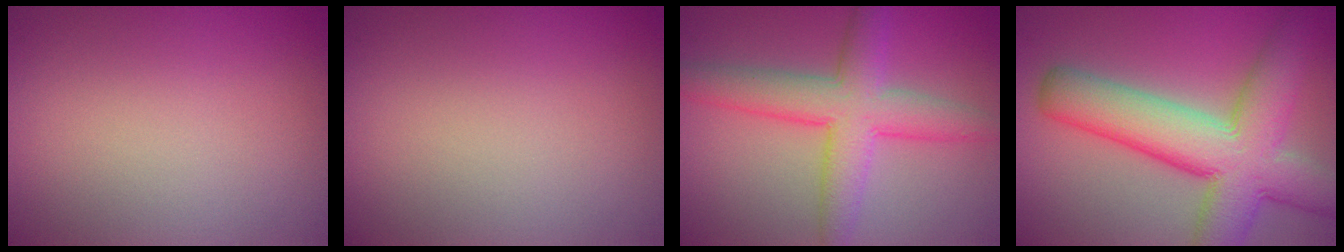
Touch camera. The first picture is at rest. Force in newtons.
{"total": 0.0}
{"total": 6.3, "press": 6.3, "slide": 0.1}
{"total": 10.6, "press": 10.5, "slide": 0.4}